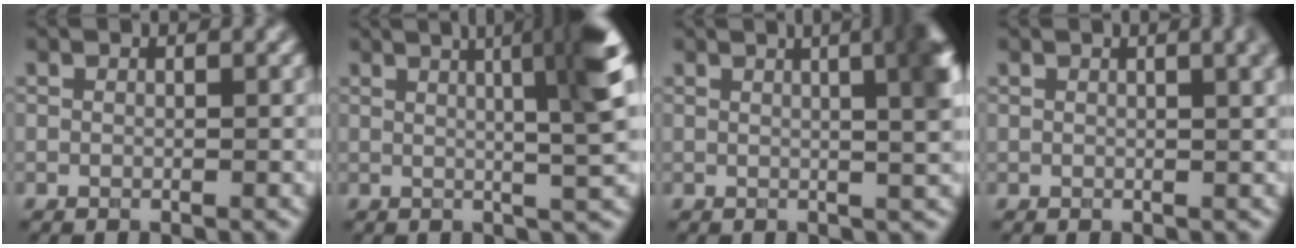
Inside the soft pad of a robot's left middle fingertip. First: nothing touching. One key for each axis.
{"total": 8.4, "fx": 2.4, "fy": 1.6, "fz": 7.8, "tx": -0.075, "ty": 0.023, "tz": 0.029}
{"total": 8.4, "fx": 2.3, "fy": 3.5, "fz": 7.3, "tx": -0.028, "ty": 0.041, "tz": 0.008}
{"total": 3.3, "fx": 1.3, "fy": 1.3, "fz": 2.8, "tx": -0.014, "ty": 0.010, "tz": 0.014}